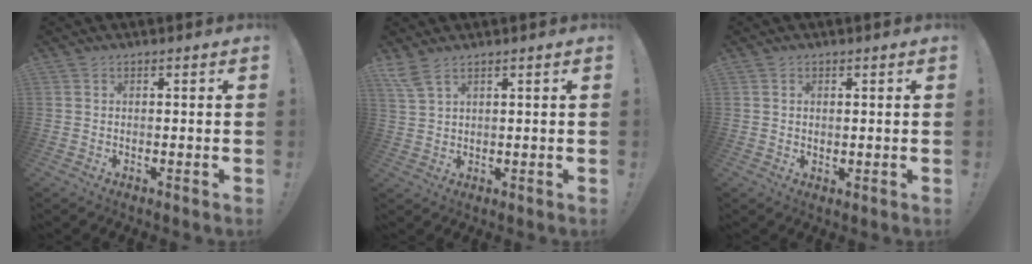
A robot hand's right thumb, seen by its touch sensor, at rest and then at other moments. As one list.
[{"total": 4.3, "force": [3.1, 1.1, 2.7], "torque": [-0.061, -0.010, 0.060]}, {"total": 0.9, "force": [0.6, 0.6, 0.3], "torque": [-0.002, -0.001, 0.012]}]